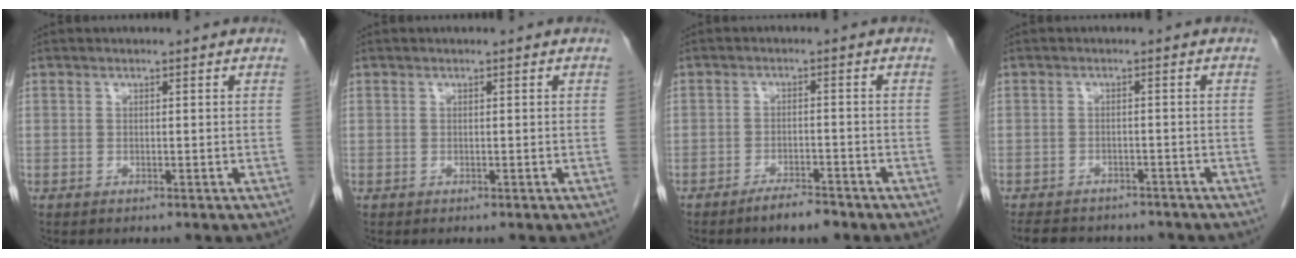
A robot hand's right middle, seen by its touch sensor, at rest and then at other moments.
{"total": 0.0}
{"total": 3.8, "force": [-3.1, 0.6, 2.1], "torque": [-0.041, -0.004, -0.050]}
{"total": 10.1, "force": [-8.8, 3.9, 3.1], "torque": [-0.059, 0.001, -0.111]}